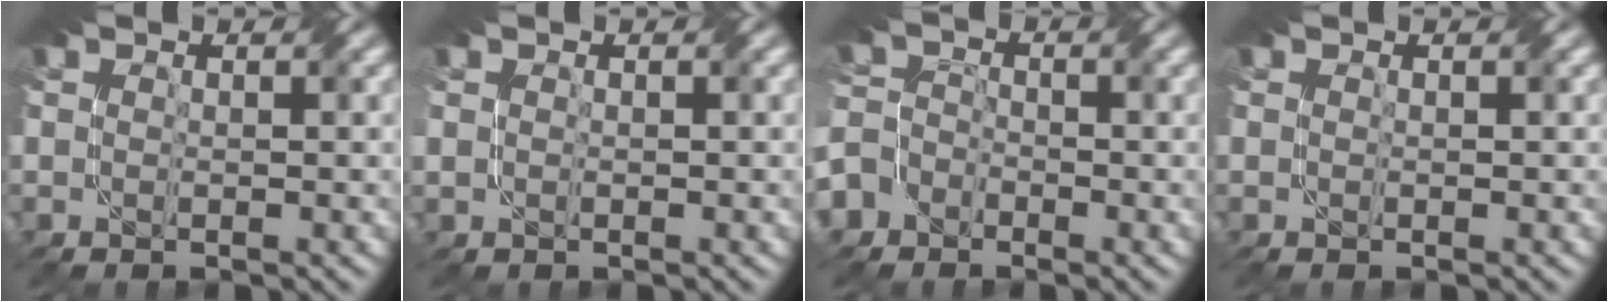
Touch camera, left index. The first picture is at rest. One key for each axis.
{"total": 0.6, "fx": 0.3, "fy": 0.5, "fz": 0.0, "tx": -0.001, "ty": -0.002, "tz": 0.008}
{"total": 6.0, "fx": -4.1, "fy": 4.3, "fz": 0.9, "tx": -0.012, "ty": -0.006, "tz": -0.083}
{"total": 0.0}